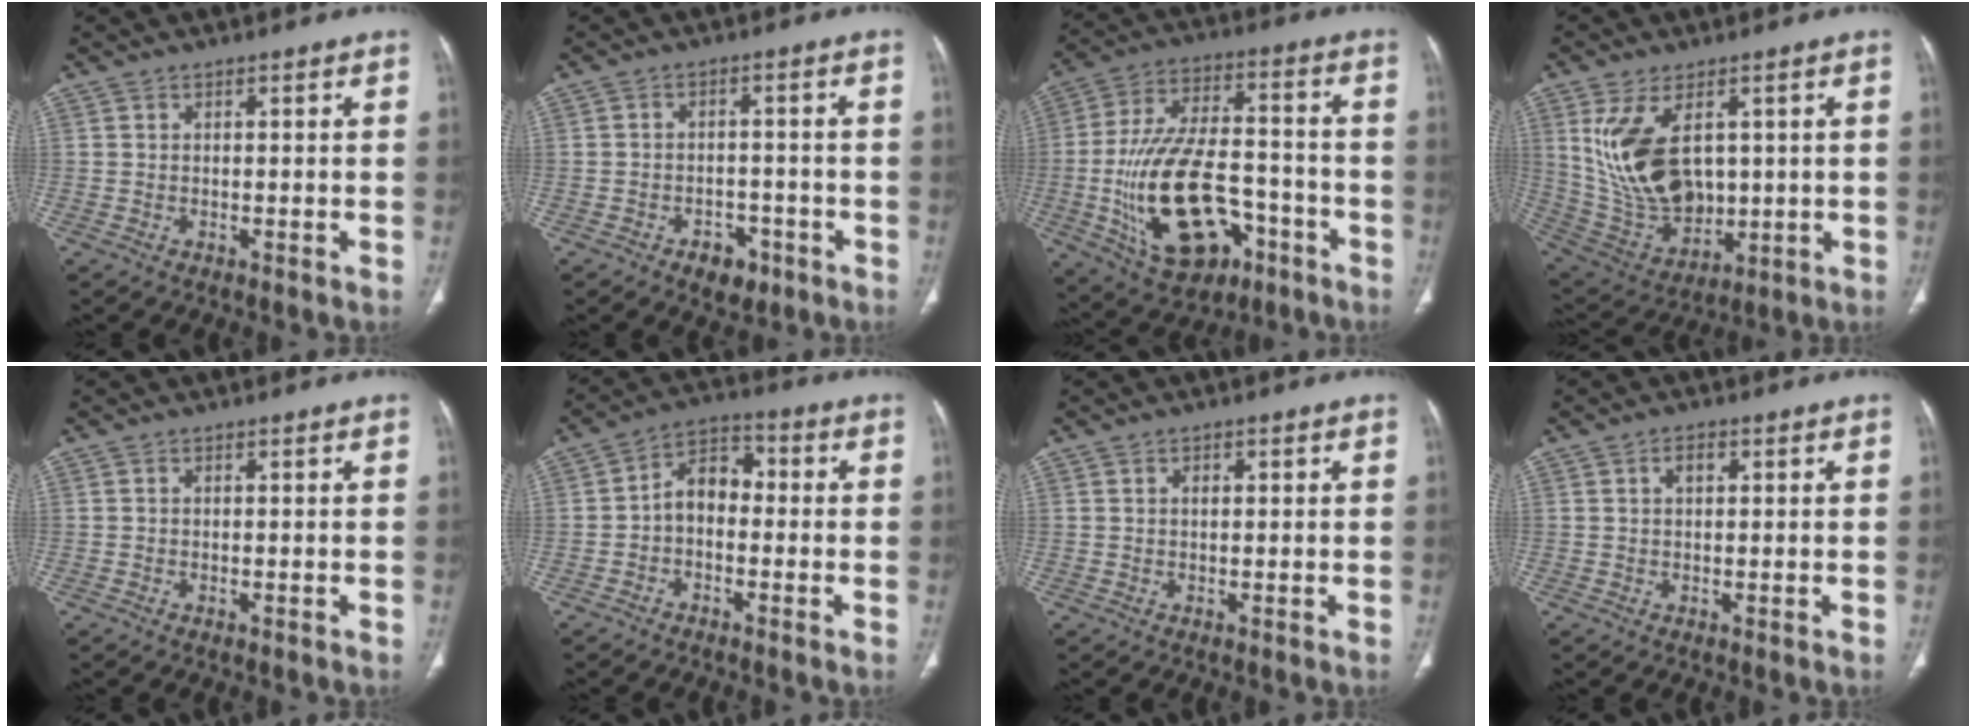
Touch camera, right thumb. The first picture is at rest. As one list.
[{"total": 5.2, "force": [-3.1, 3.4, 2.5], "torque": [-0.015, 0.020, -0.039]}, {"total": 22.6, "force": [-7.2, 12.9, 17.1], "torque": [-0.299, 0.037, -0.099]}, {"total": 16.0, "force": [3.9, 9.7, 12.2], "torque": [-0.220, -0.018, 0.102]}, {"total": 0.0}, {"total": 7.0, "force": [-1.0, 4.9, 4.9], "torque": [-0.063, 0.033, -0.033]}, {"total": 1.5, "force": [0.5, 0.8, 1.1], "torque": [-0.019, 0.002, 0.010]}, {"total": 2.4, "force": [0.8, 1.4, 1.7], "torque": [-0.028, 0.003, 0.014]}]